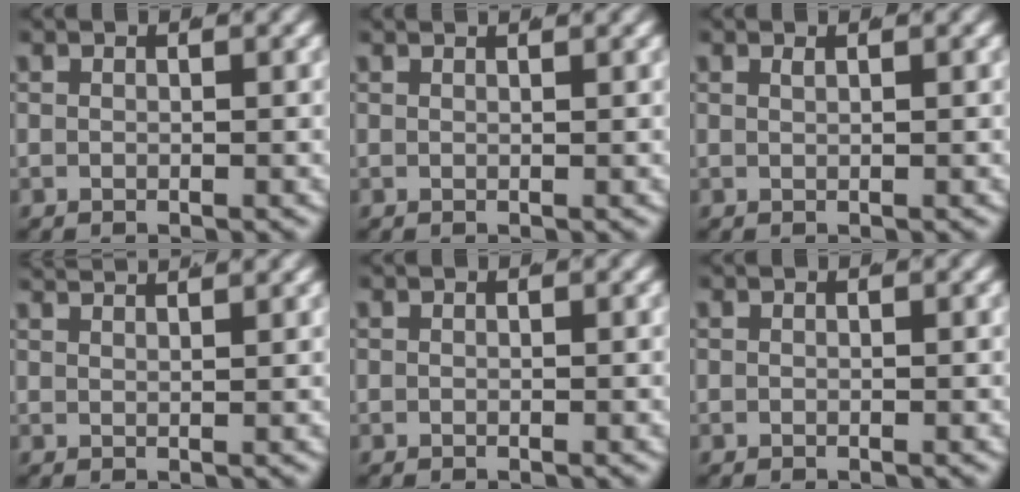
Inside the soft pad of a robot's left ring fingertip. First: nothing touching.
{"total": 1.1, "force": [1.0, -0.4, 0.3], "torque": [0.004, 0.002, 0.015]}
{"total": 0.7, "force": [0.2, -0.6, 0.2], "torque": [-0.001, -0.004, 0.009]}
{"total": 2.9, "force": [2.8, -0.2, 0.9], "torque": [-0.013, 0.003, 0.048]}
{"total": 1.0, "force": [-0.3, -0.9, -0.3], "torque": [0.012, -0.013, 0.007]}
{"total": 1.1, "force": [-0.3, -1.0, -0.3], "torque": [0.013, -0.013, 0.007]}